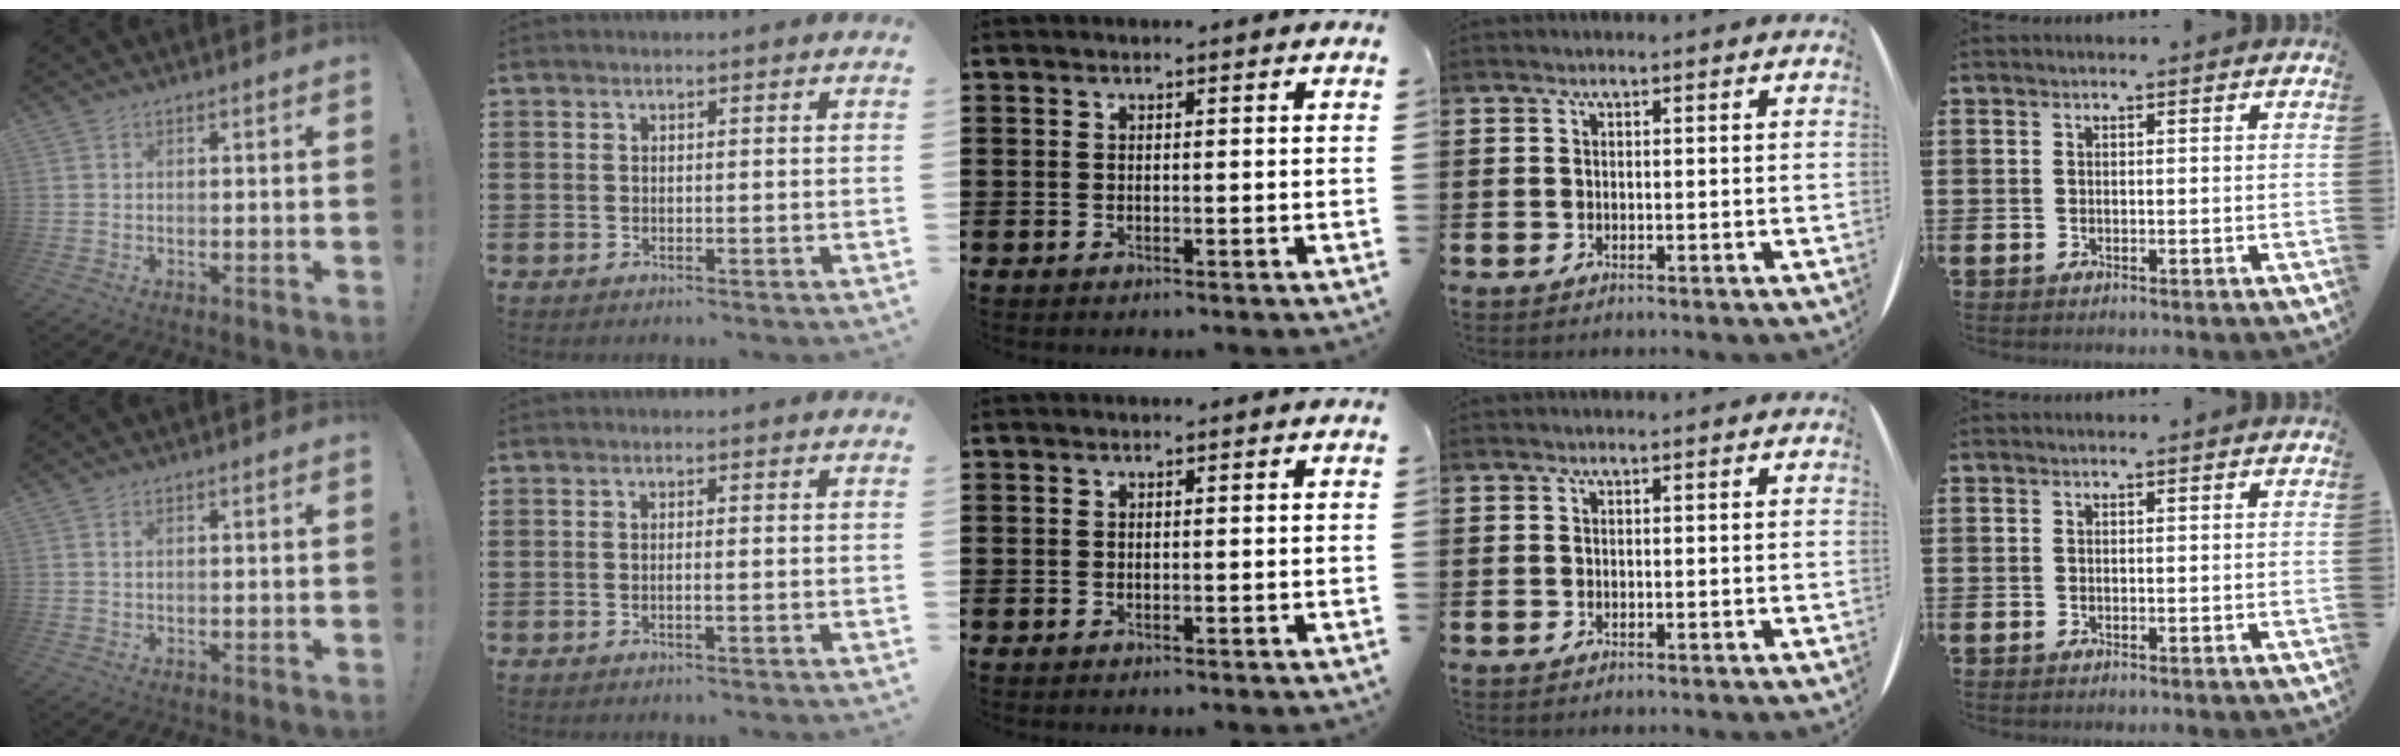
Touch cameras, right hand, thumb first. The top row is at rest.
{"thumb": {"total": 0.7, "force": [0.5, 0.3, 0.4], "torque": [-0.008, 0.000, 0.009]}, "index": {"total": 0.8, "force": [-0.3, -0.1, 0.7], "torque": [-0.013, -0.003, -0.006]}}